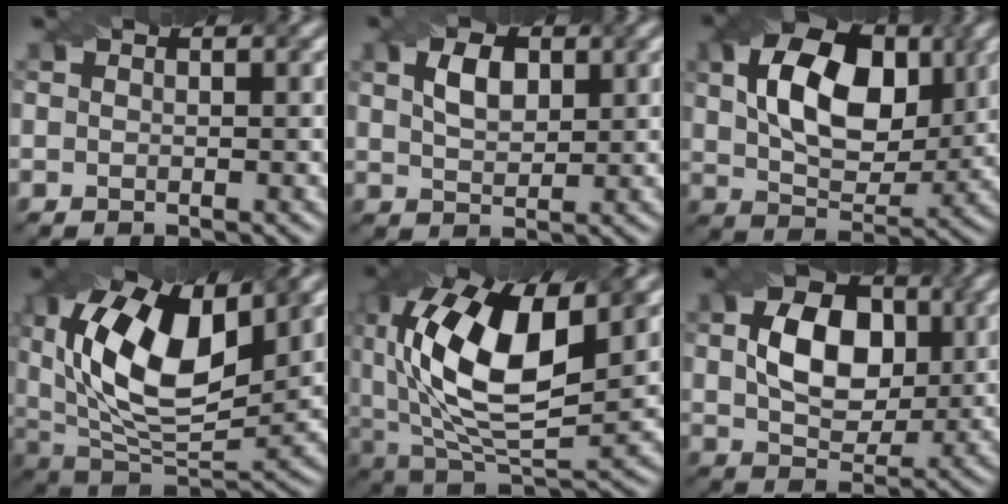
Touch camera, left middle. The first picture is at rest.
{"total": 3.1, "force": [1.2, 1.8, 2.2], "torque": [-0.050, 0.005, 0.025]}
{"total": 9.9, "force": [2.7, 6.0, 7.5], "torque": [-0.127, 0.013, 0.043]}
{"total": 12.8, "force": [3.6, 6.4, 10.5], "torque": [-0.186, 0.005, 0.061]}
{"total": 14.3, "force": [3.0, 6.8, 12.2], "torque": [-0.233, 0.007, 0.051]}
{"total": 7.3, "force": [1.3, 4.9, 5.2], "torque": [-0.096, 0.003, 0.020]}